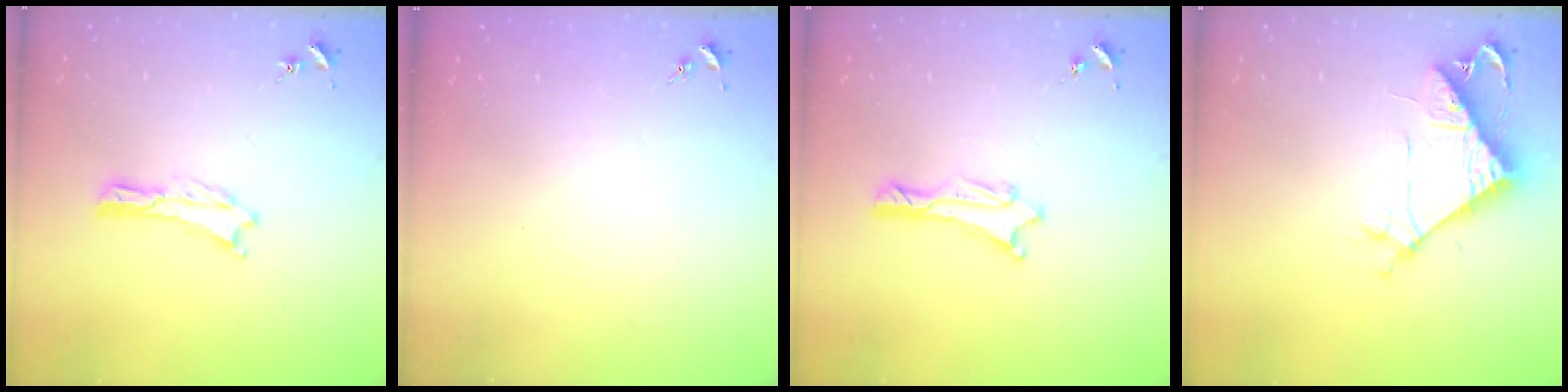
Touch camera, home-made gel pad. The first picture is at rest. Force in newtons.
{"total": 0.0}
{"total": 1.1, "press": 1.1, "slide": 0.1}
{"total": 7.8, "press": 7.8, "slide": 0.7}